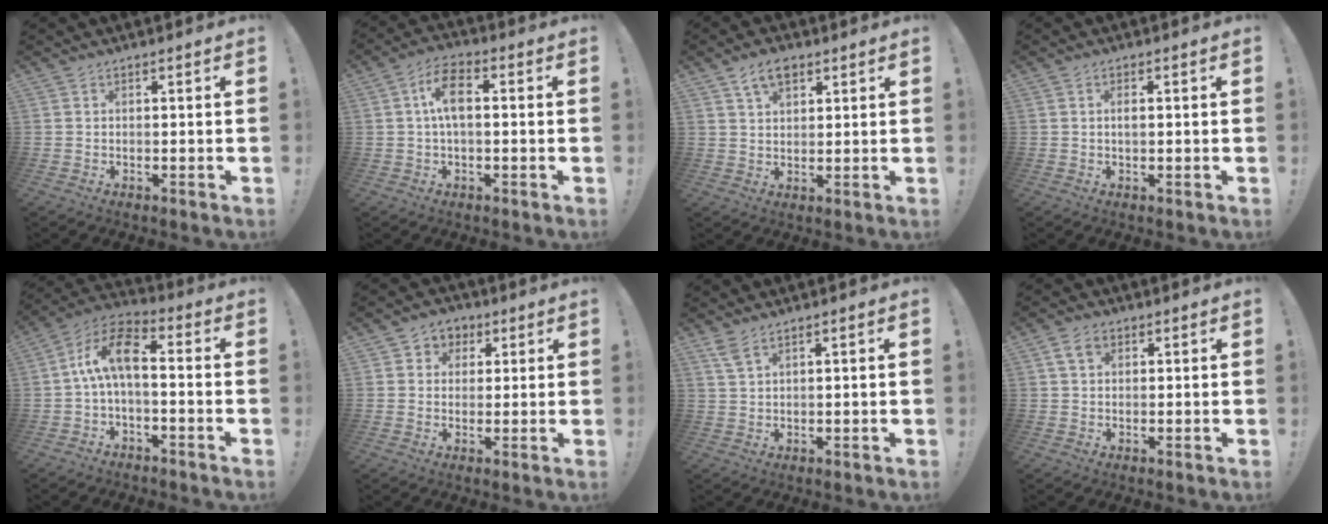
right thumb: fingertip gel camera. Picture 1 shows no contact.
{"total": 8.2, "force": [0.6, 4.0, 7.1], "torque": [-0.131, 0.012, 0.015]}
{"total": 6.3, "force": [3.6, 3.7, 3.6], "torque": [-0.054, -0.010, 0.065]}
{"total": 1.3, "force": [0.0, 0.4, 1.3], "torque": [-0.030, 0.003, 0.000]}
{"total": 10.4, "force": [-0.2, 4.8, 9.3], "torque": [-0.174, 0.016, -0.003]}
{"total": 5.0, "force": [0.6, 4.8, 1.0], "torque": [-0.002, 0.001, 0.011]}
{"total": 3.6, "force": [2.4, 0.7, 2.6], "torque": [-0.054, -0.006, 0.043]}
{"total": 4.7, "force": [2.0, 3.1, 2.8], "torque": [-0.046, 0.005, 0.038]}